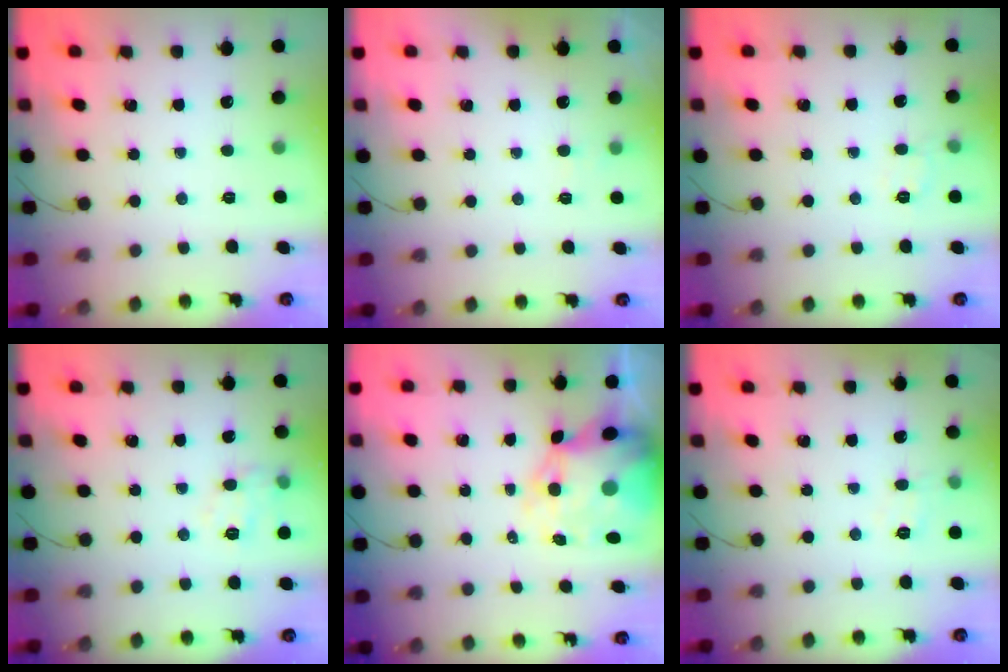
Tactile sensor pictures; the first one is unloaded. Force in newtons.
{"total": 2.3, "press": 2.0, "slide": 1.2}
{"total": 5.6, "press": 5.5, "slide": 1.1}
{"total": 9.4, "press": 9.4, "slide": 0.6}
{"total": 12.9, "press": 12.4, "slide": 3.7}
{"total": 4.1, "press": 3.8, "slide": 1.6}